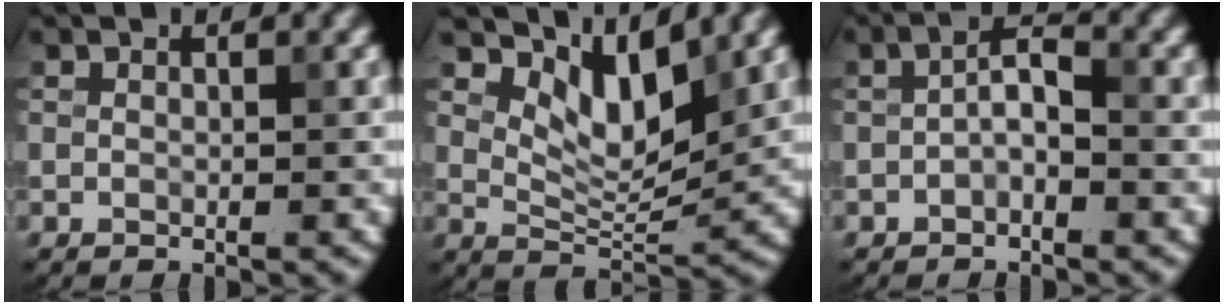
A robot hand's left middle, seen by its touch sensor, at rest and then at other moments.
{"total": 4.9, "force": [3.2, 1.8, 3.3], "torque": [-0.065, -0.010, 0.055]}
{"total": 2.1, "force": [-0.7, 0.8, 1.8], "torque": [-0.034, 0.013, -0.015]}